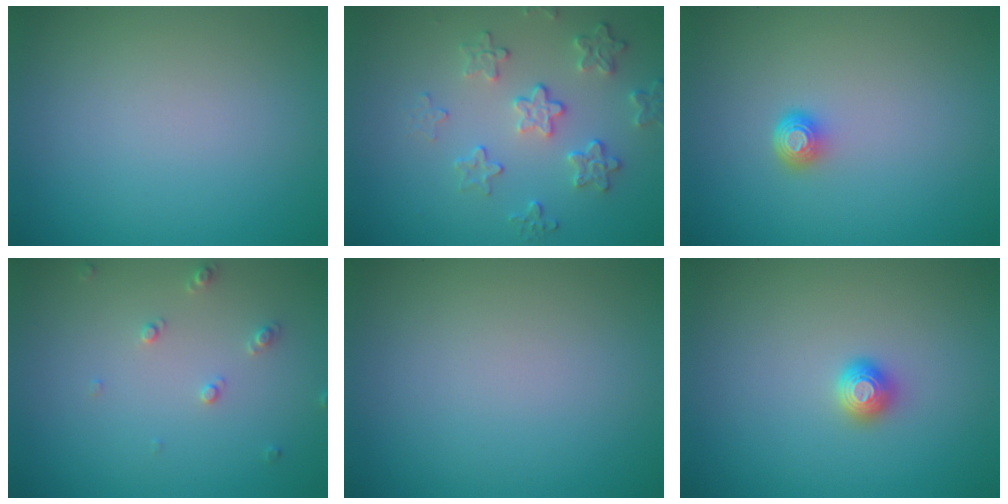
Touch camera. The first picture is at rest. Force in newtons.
{"total": 3.4, "press": 2.9, "slide": 1.8}
{"total": 1.4, "press": 1.1, "slide": 1.0}
{"total": 1.3, "press": 1.2, "slide": 0.3}
{"total": 0.0}
{"total": 1.3, "press": 1.2, "slide": 0.5}